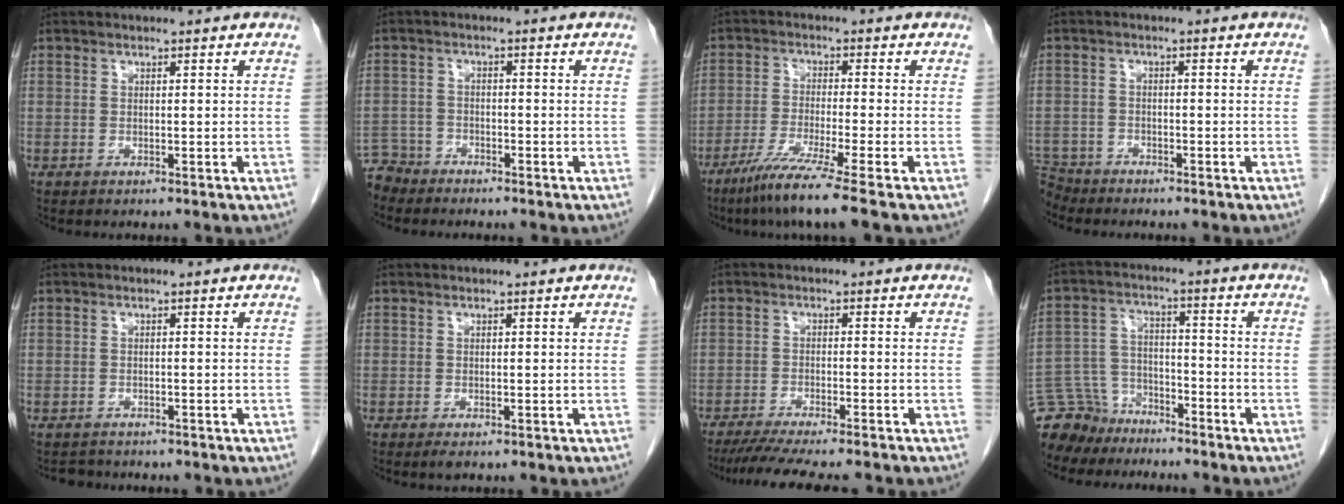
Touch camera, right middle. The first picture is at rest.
{"total": 4.3, "force": [-4.1, 1.3, -0.9], "torque": [0.020, -0.006, -0.080]}
{"total": 8.6, "force": [-6.2, -1.8, 5.7], "torque": [-0.101, -0.032, -0.113]}
{"total": 4.7, "force": [-4.5, 1.3, -0.2], "torque": [0.009, -0.011, -0.086]}
{"total": 2.0, "force": [-1.8, 0.8, -0.1], "torque": [-0.002, -0.003, -0.028]}
{"total": 1.0, "force": [-0.6, 0.3, 0.7], "torque": [-0.010, -0.002, -0.007]}
{"total": 11.0, "force": [-9.5, 0.3, 5.5], "torque": [-0.071, -0.021, -0.144]}
{"total": 9.6, "force": [-8.5, 4.5, 0.3], "torque": [-0.016, 0.019, -0.156]}